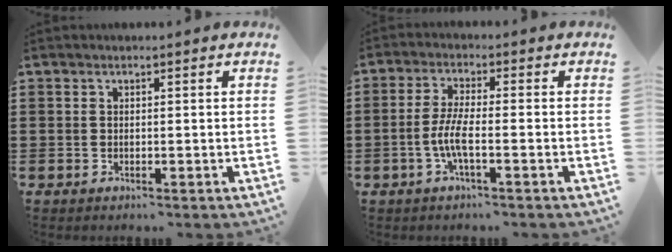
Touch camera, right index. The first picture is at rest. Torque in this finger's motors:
{"motor_torque": [2.14, 0.00, 0.19, 0.14]}